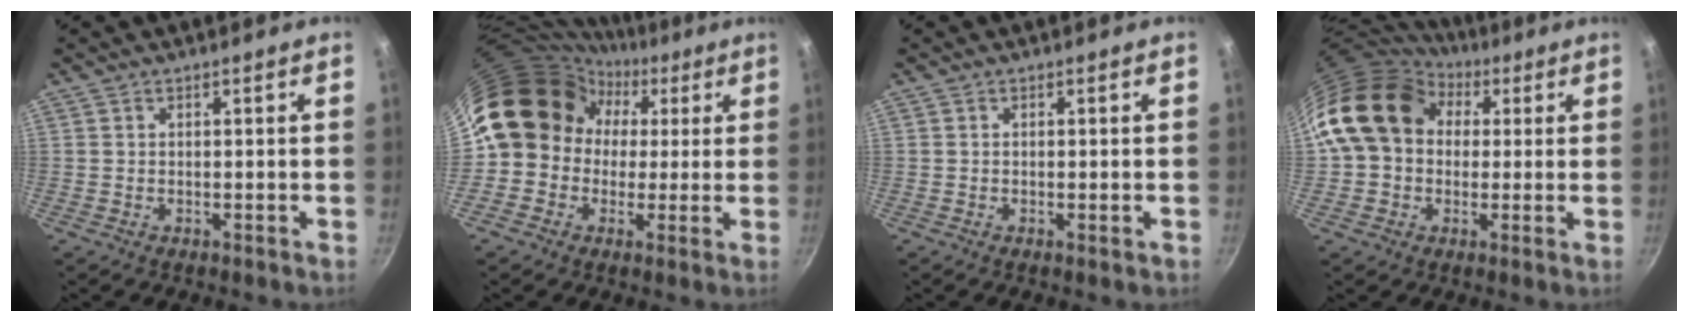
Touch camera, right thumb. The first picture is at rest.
{"total": 14.5, "force": [1.0, 13.1, 6.1], "torque": [-0.055, 0.045, -0.003]}
{"total": 0.7, "force": [-0.2, 0.0, 0.6], "torque": [-0.012, -0.002, -0.005]}
{"total": 16.4, "force": [4.4, 13.0, 9.0], "torque": [-0.137, 0.027, 0.066]}